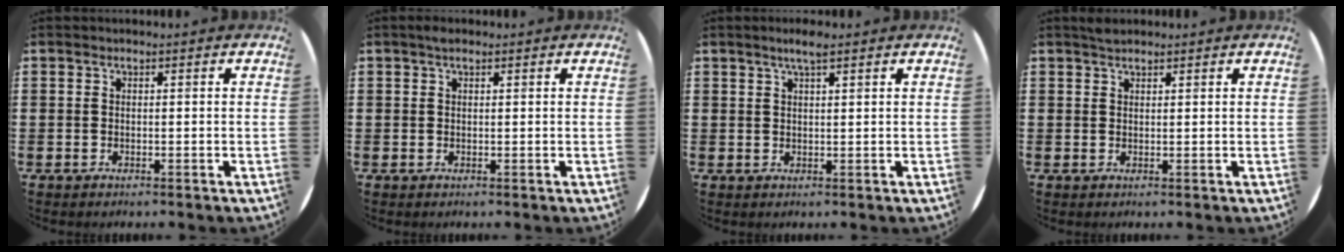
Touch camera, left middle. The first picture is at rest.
{"total": 0.9, "force": [0.6, 0.4, 0.5], "torque": [-0.004, 0.001, 0.008]}
{"total": 2.8, "force": [2.1, 0.3, 1.9], "torque": [-0.039, 0.005, 0.036]}
{"total": 1.3, "force": [1.2, 0.4, 0.4], "torque": [-0.008, 0.004, 0.022]}